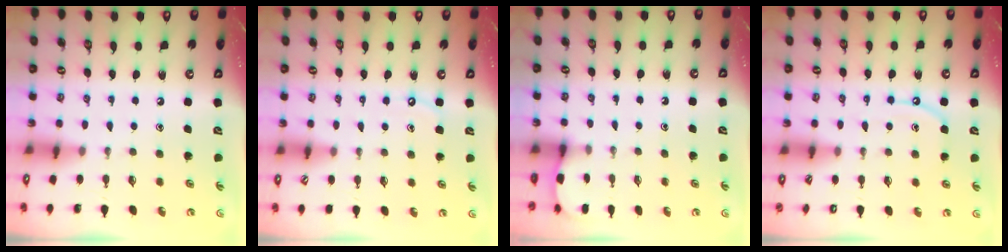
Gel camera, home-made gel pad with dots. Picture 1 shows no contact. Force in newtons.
{"total": 3.6, "press": 3.6, "slide": 0.3}
{"total": 1.3, "press": 1.3, "slide": 0.1}
{"total": 7.2, "press": 7.2, "slide": 0.8}